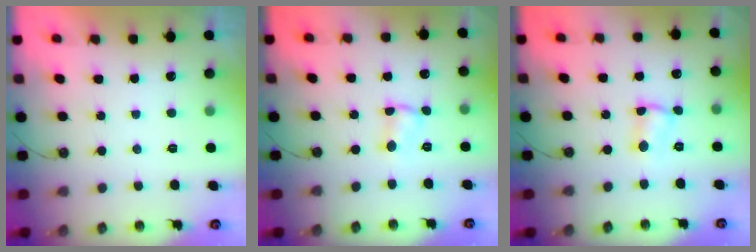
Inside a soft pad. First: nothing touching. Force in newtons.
{"total": 1.6, "press": 1.6, "slide": 0.3}
{"total": 2.6, "press": 2.6, "slide": 0.5}